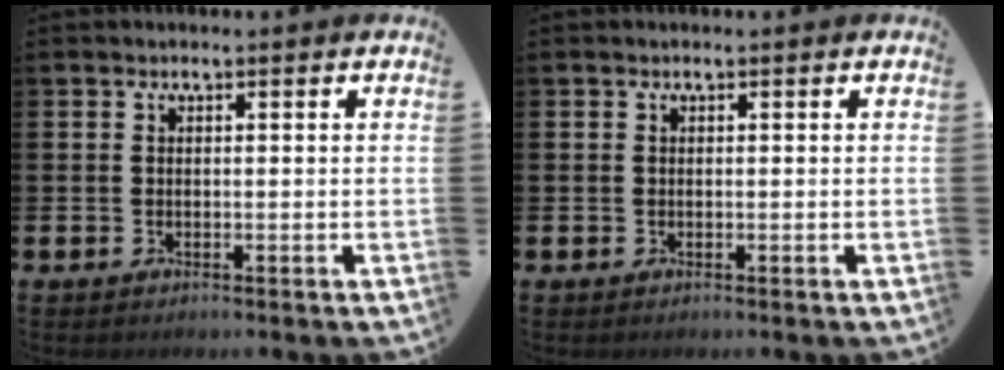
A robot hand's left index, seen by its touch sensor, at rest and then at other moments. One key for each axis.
{"total": 0.0}